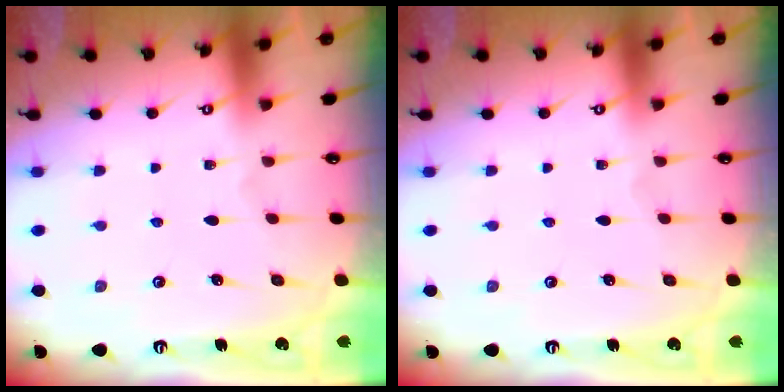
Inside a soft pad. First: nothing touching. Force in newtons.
{"total": 0.0}